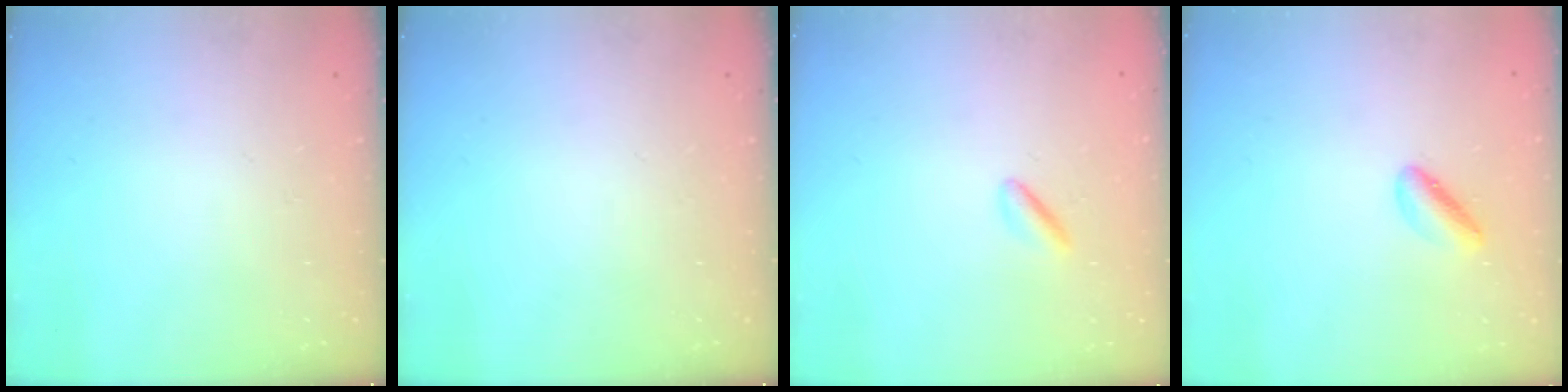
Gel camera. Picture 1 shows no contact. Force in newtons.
{"total": 0.0}
{"total": 1.8, "press": 1.7, "slide": 0.8}
{"total": 3.2, "press": 3.1, "slide": 0.8}